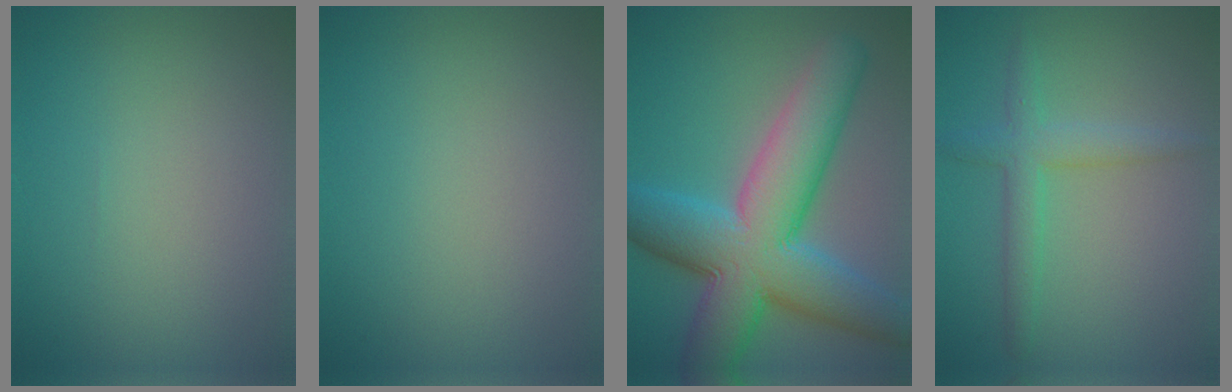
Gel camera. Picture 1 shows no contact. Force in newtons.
{"total": 0.0}
{"total": 12.2, "press": 12.2, "slide": 0.5}
{"total": 3.0, "press": 3.0, "slide": 0.1}